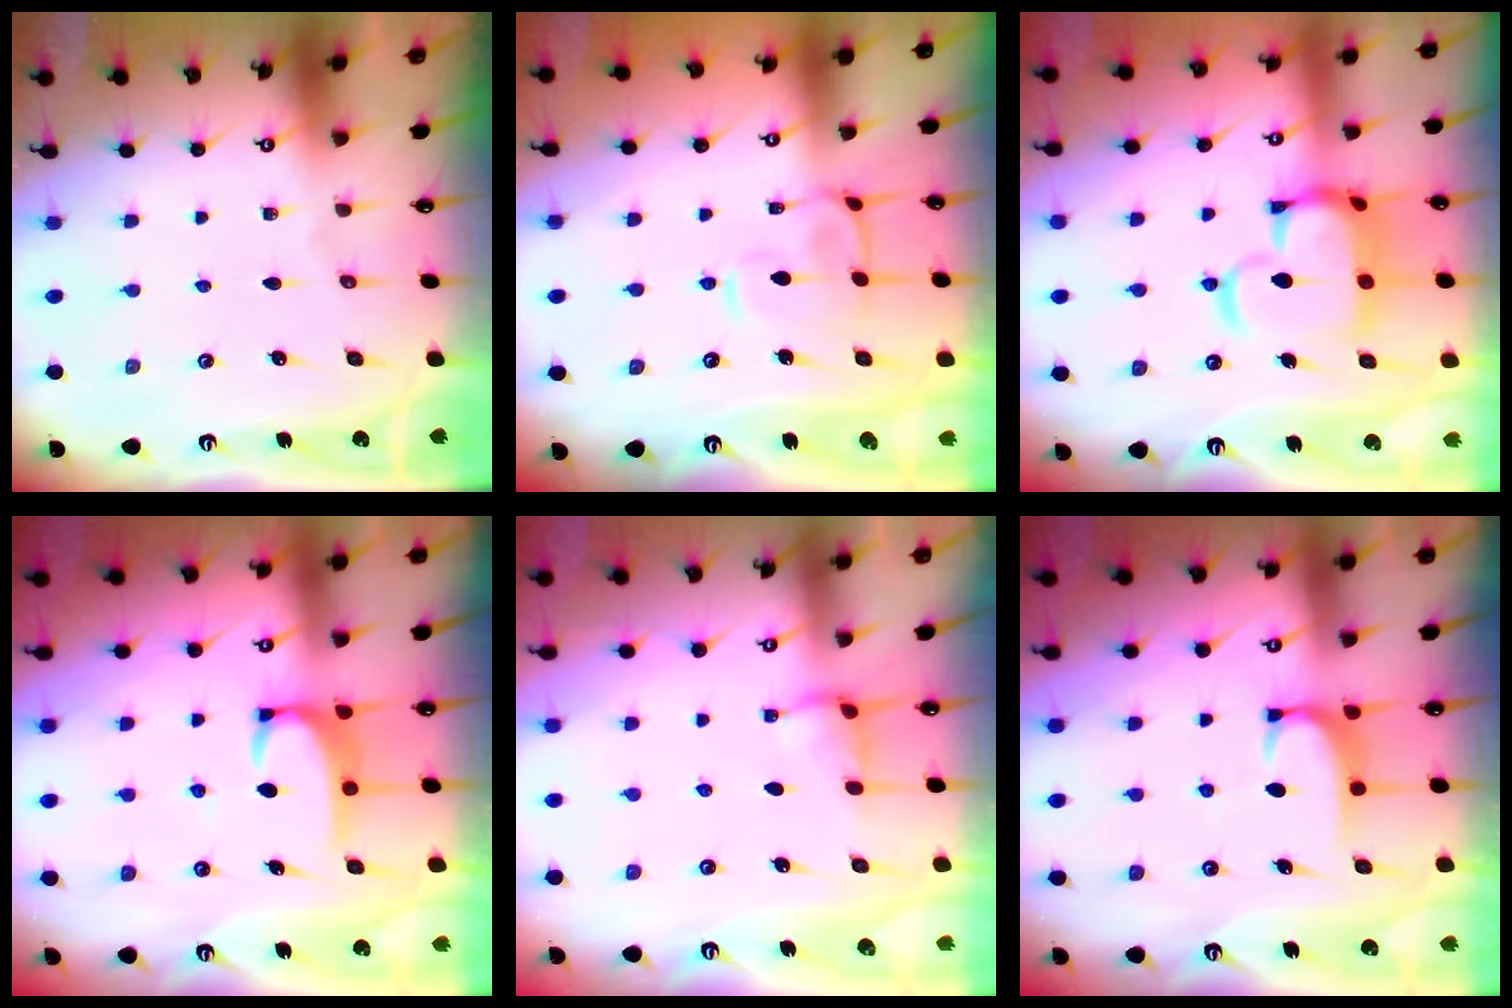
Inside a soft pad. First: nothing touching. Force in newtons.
{"total": 3.3, "press": 3.0, "slide": 1.2}
{"total": 13.3, "press": 13.2, "slide": 1.7}
{"total": 3.4, "press": 3.4, "slide": 0.3}
{"total": 2.5, "press": 2.5, "slide": 0.5}
{"total": 1.7, "press": 1.6, "slide": 0.5}